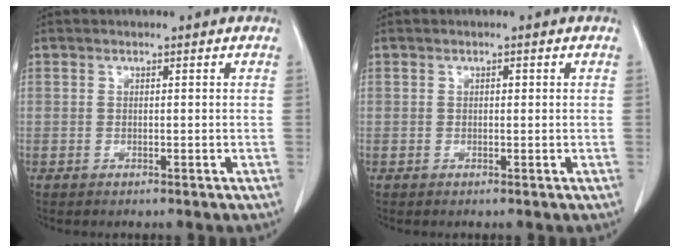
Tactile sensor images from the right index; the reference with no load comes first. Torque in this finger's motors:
{"motor_torque": [0.12, -0.07, 0.08, 0.02]}